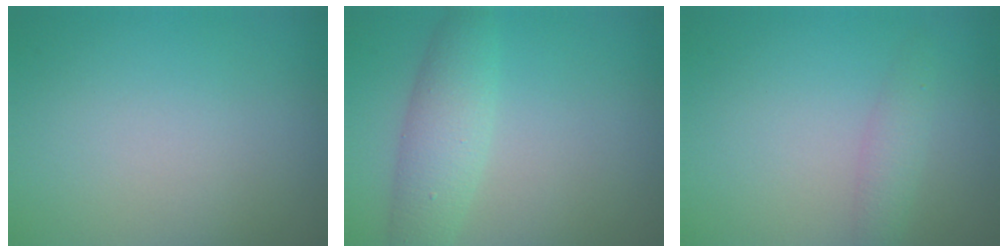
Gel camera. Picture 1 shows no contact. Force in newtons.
{"total": 3.9, "press": 3.9, "slide": 0.1}
{"total": 1.6, "press": 1.6, "slide": 0.0}